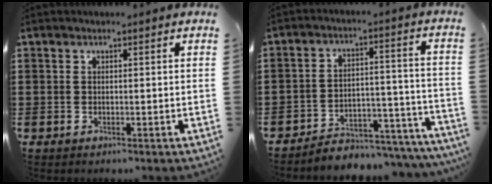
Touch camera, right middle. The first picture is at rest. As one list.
[{"total": 4.2, "force": [-4.0, 1.0, 0.3], "torque": [-0.011, 0.006, -0.086]}]